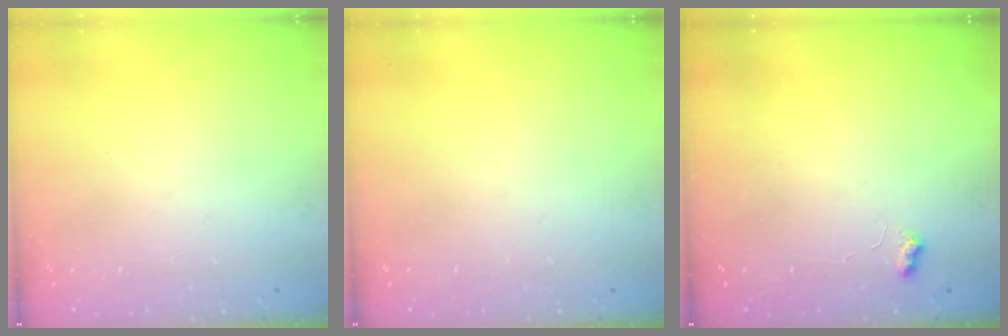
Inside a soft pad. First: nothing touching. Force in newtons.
{"total": 0.0}
{"total": 5.1, "press": 5.0, "slide": 0.7}